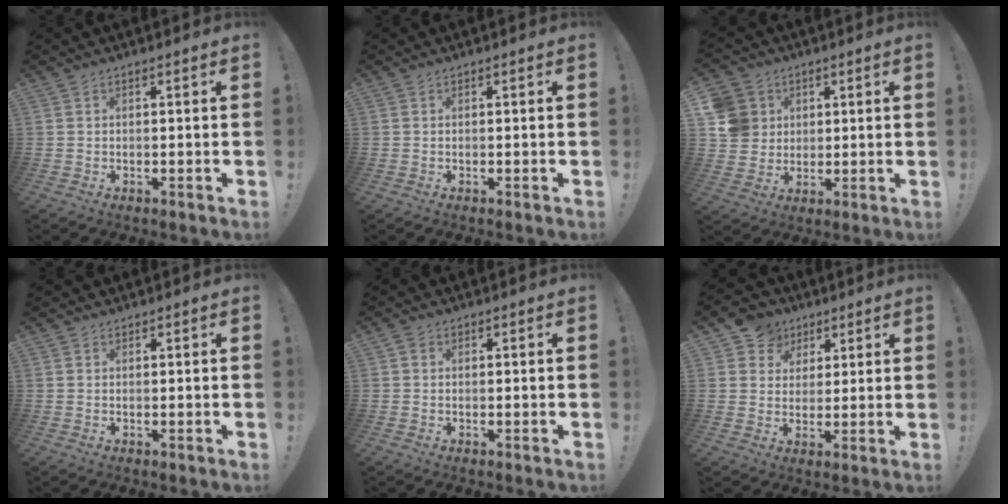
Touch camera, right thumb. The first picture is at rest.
{"total": 0.0}
{"total": 10.0, "force": [2.7, 9.2, 2.8], "torque": [-0.045, -0.003, 0.060]}
{"total": 0.5, "force": [0.5, 0.0, -0.2], "torque": [0.012, -0.004, 0.008]}
{"total": 0.8, "force": [-0.1, 0.7, 0.3], "torque": [-0.009, 0.004, -0.001]}
{"total": 7.3, "force": [3.0, 6.6, 0.9], "torque": [-0.008, -0.017, 0.061]}